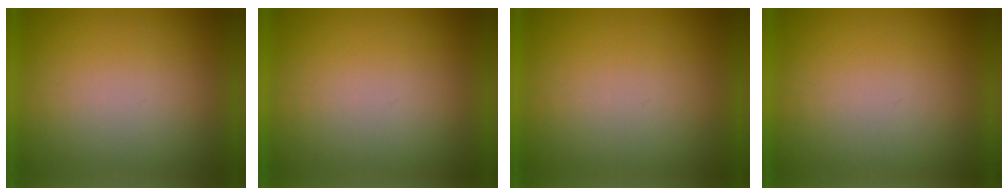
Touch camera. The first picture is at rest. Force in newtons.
{"total": 1.2}
{"total": 0.0}
{"total": 1.2}